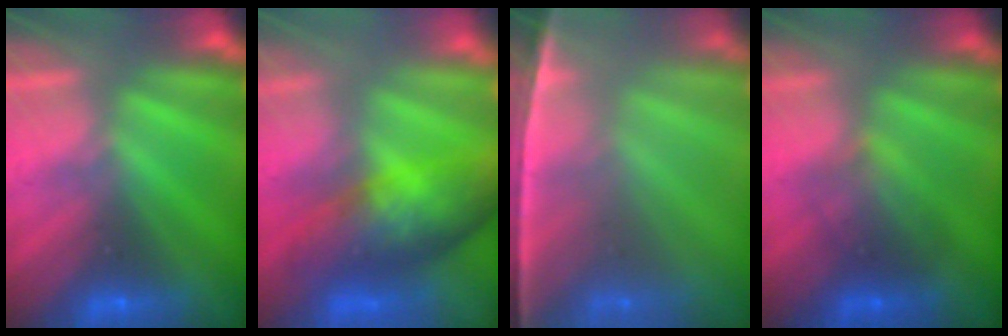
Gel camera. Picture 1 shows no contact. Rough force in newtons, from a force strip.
{"total": 6.0}
{"total": 7.0}
{"total": 2.2}